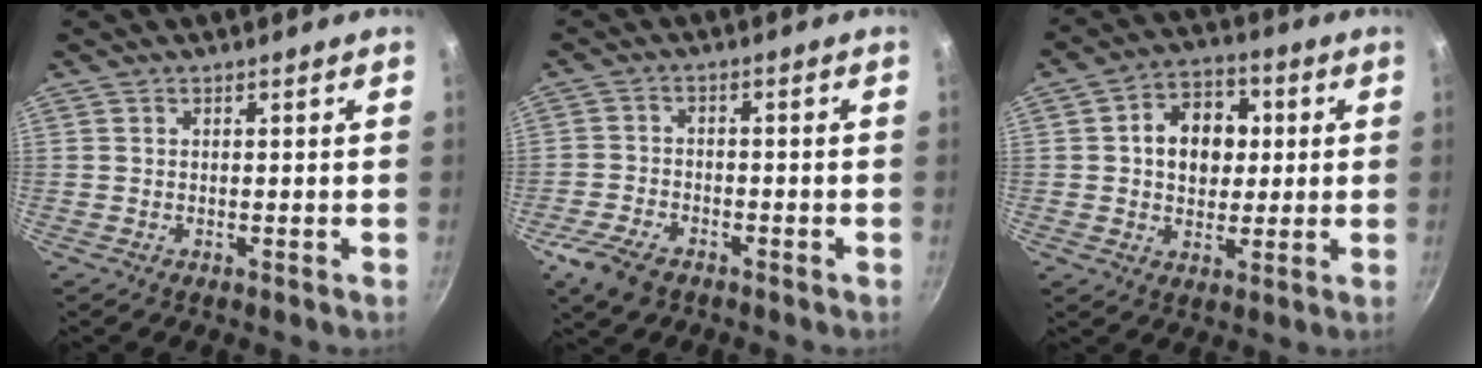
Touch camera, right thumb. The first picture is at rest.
{"total": 7.0, "force": [-4.4, 3.7, 3.9], "torque": [-0.089, 0.019, -0.087]}
{"total": 11.4, "force": [1.7, 8.6, 7.2], "torque": [-0.072, 0.010, 0.017]}